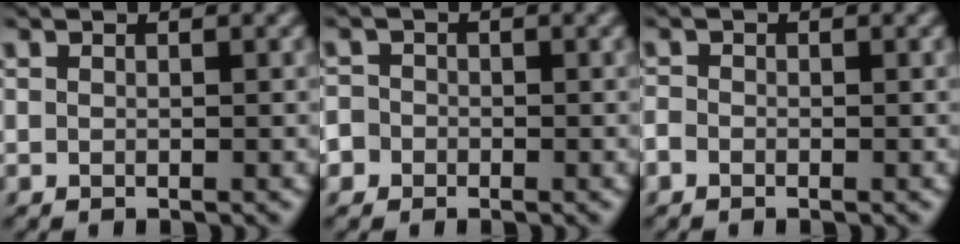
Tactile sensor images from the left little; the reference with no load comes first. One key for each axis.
{"total": 3.0, "fx": -1.2, "fy": 2.7, "fz": 0.6, "tx": 0.005, "ty": 0.012, "tz": -0.041}
{"total": 1.1, "fx": -0.7, "fy": 0.8, "fz": 0.3, "tx": -0.008, "ty": -0.001, "tz": -0.013}